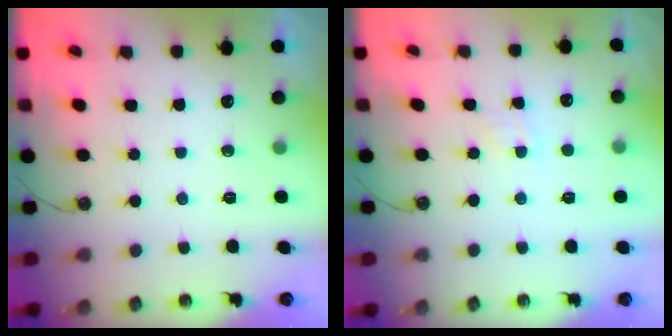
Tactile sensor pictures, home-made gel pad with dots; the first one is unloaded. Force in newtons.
{"total": 4.2, "press": 4.1, "slide": 0.6}